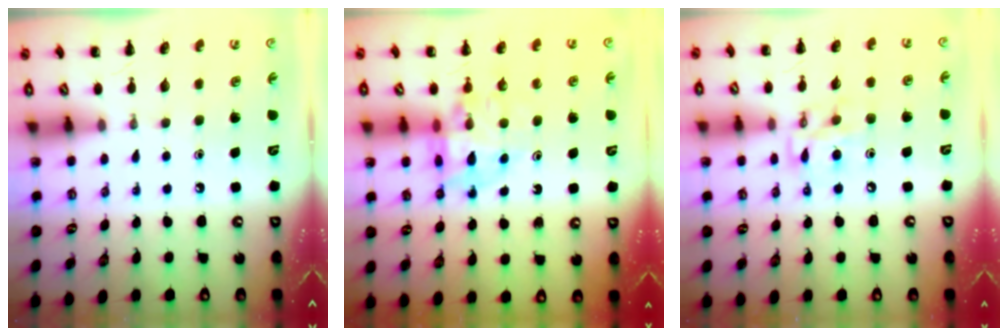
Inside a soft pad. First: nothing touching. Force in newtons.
{"total": 10.5, "press": 10.1, "slide": 2.8}
{"total": 10.2, "press": 10.2, "slide": 0.8}